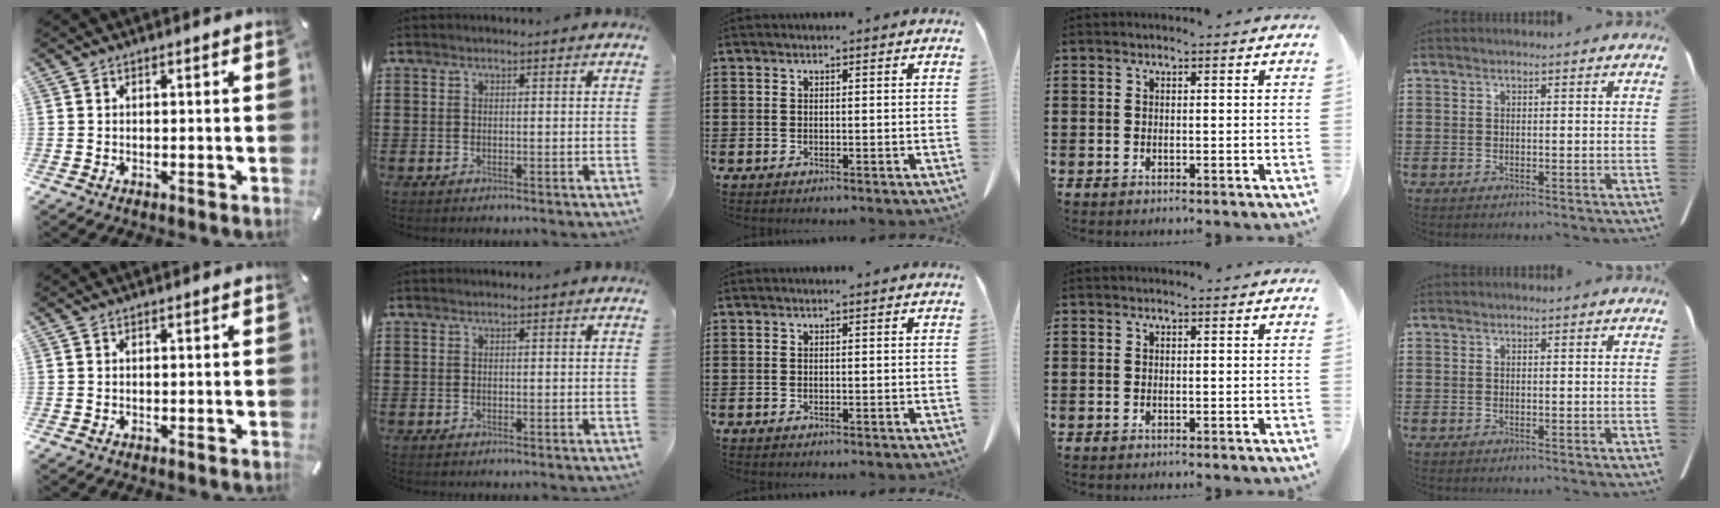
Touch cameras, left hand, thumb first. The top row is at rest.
{}